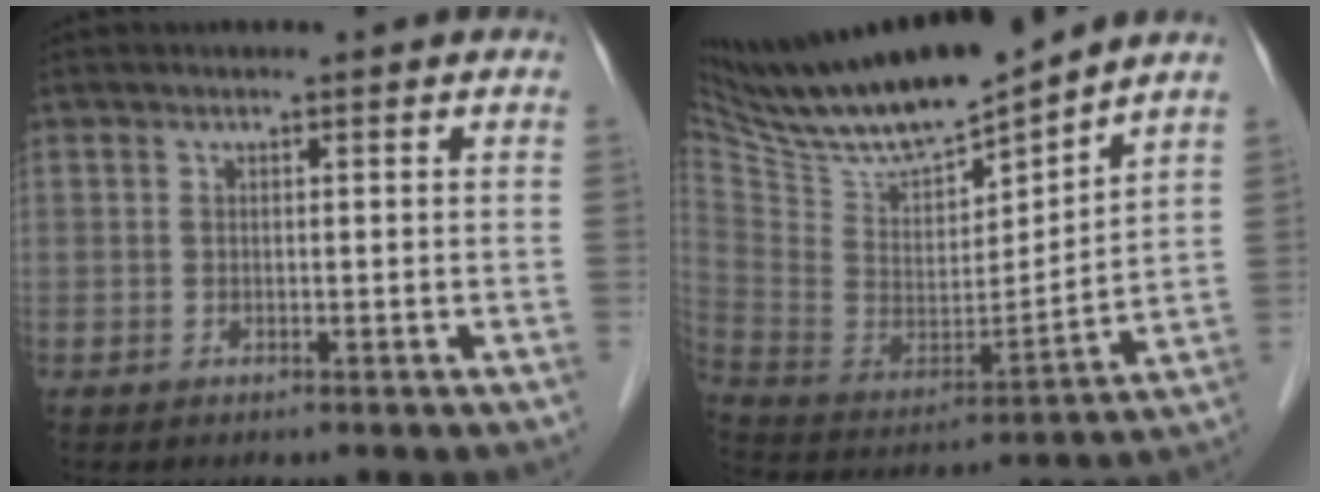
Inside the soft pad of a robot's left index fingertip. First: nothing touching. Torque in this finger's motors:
{"motor_torque": [0.00, -0.37, 0.26, 0.06]}